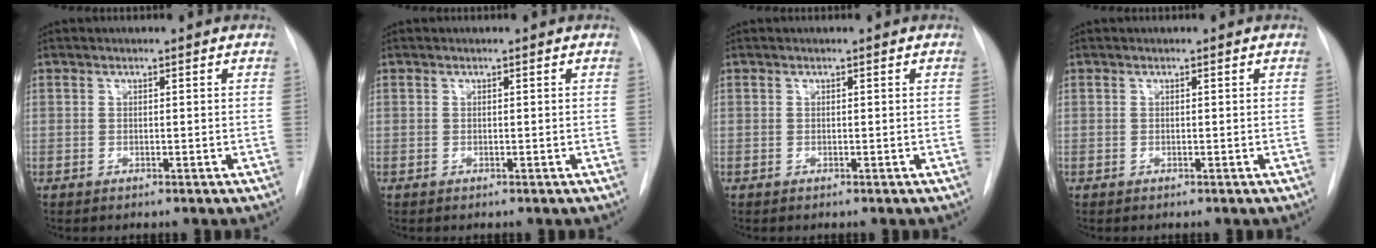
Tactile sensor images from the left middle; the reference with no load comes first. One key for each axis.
{"total": 0.0}
{"total": 0.0}
{"total": 0.0}